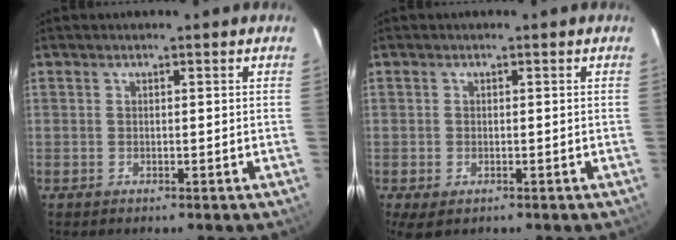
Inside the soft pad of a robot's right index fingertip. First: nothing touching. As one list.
[{"total": 2.7, "force": [-1.1, 1.8, 1.7], "torque": [-0.032, -0.009, -0.016]}]